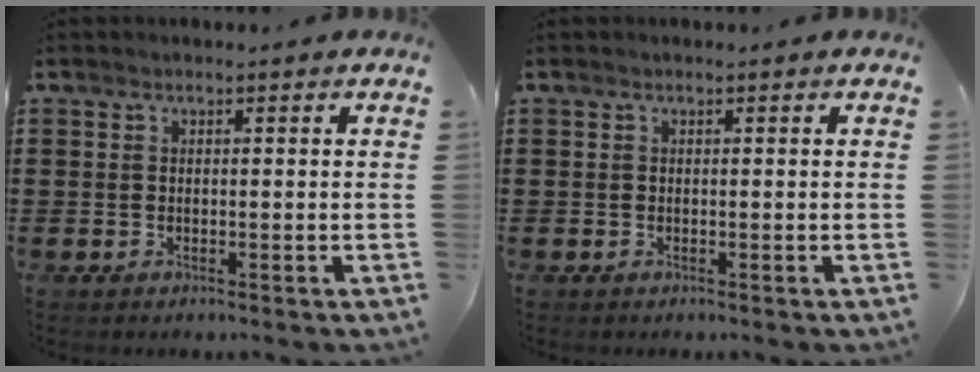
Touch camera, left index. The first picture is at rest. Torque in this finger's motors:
{"motor_torque": [0.00, -0.01, 0.00, 0.00]}